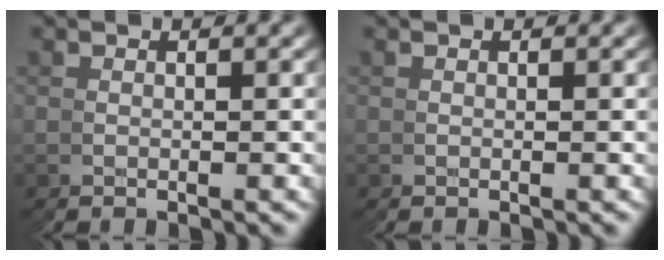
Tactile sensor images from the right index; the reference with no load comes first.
{"total": 0.0}